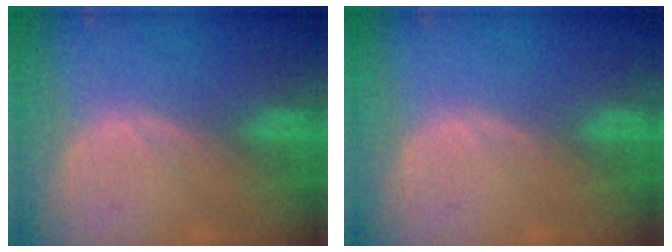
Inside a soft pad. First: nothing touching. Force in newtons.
{"total": 0.0}